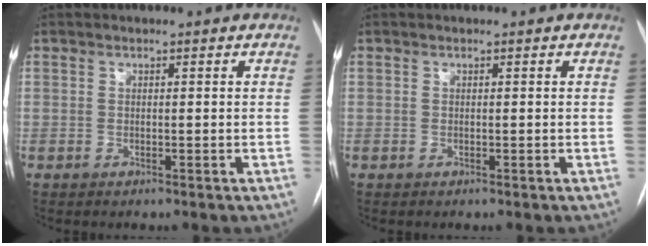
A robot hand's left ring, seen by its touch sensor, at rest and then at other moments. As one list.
[{"total": 0.0}]